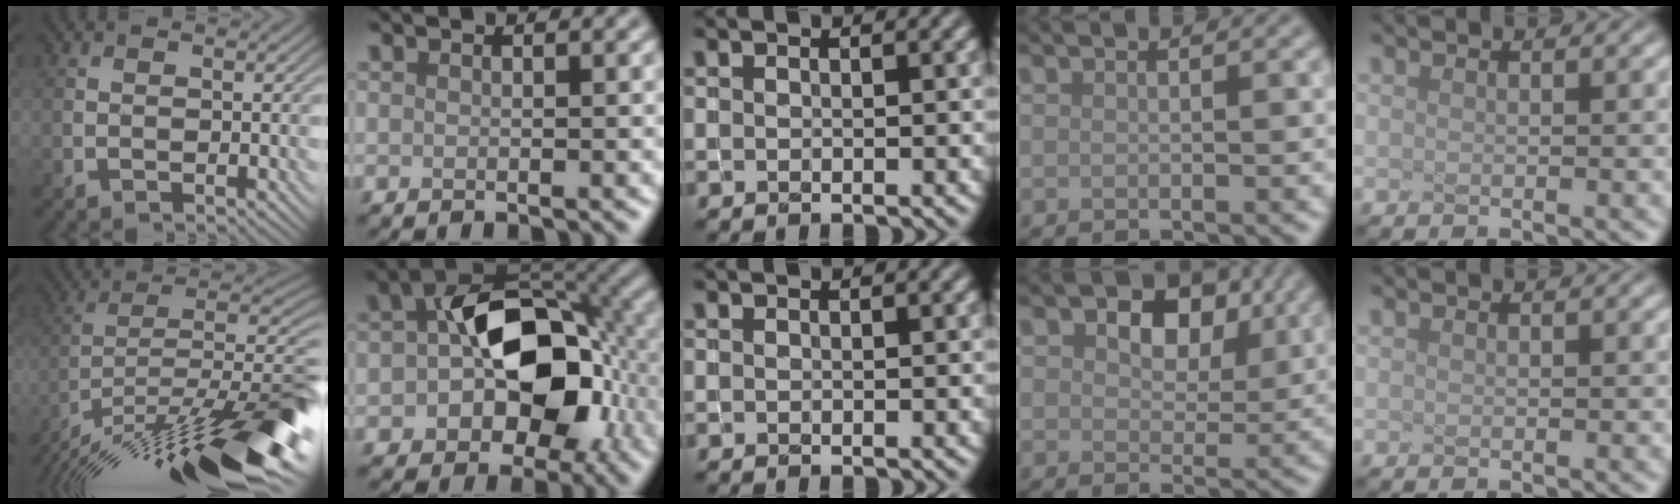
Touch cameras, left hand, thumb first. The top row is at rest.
{"thumb": {"total": 18.0, "force": [-11.4, 5.3, 12.9], "torque": [-0.217, -0.005, -0.192]}, "index": {"total": 11.5, "force": [-1.7, 7.3, 8.6], "torque": [-0.117, 0.004, -0.034]}, "ring": {"total": 6.6, "force": [2.7, 4.1, 4.3], "torque": [-0.069, 0.000, 0.027]}}